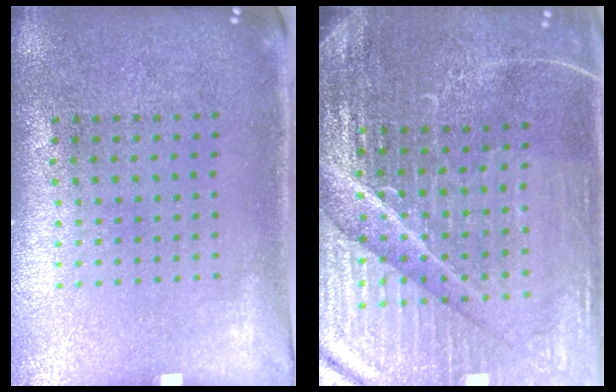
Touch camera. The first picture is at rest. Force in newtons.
{"total": 6.2, "press": 5.6, "slide": 2.8}